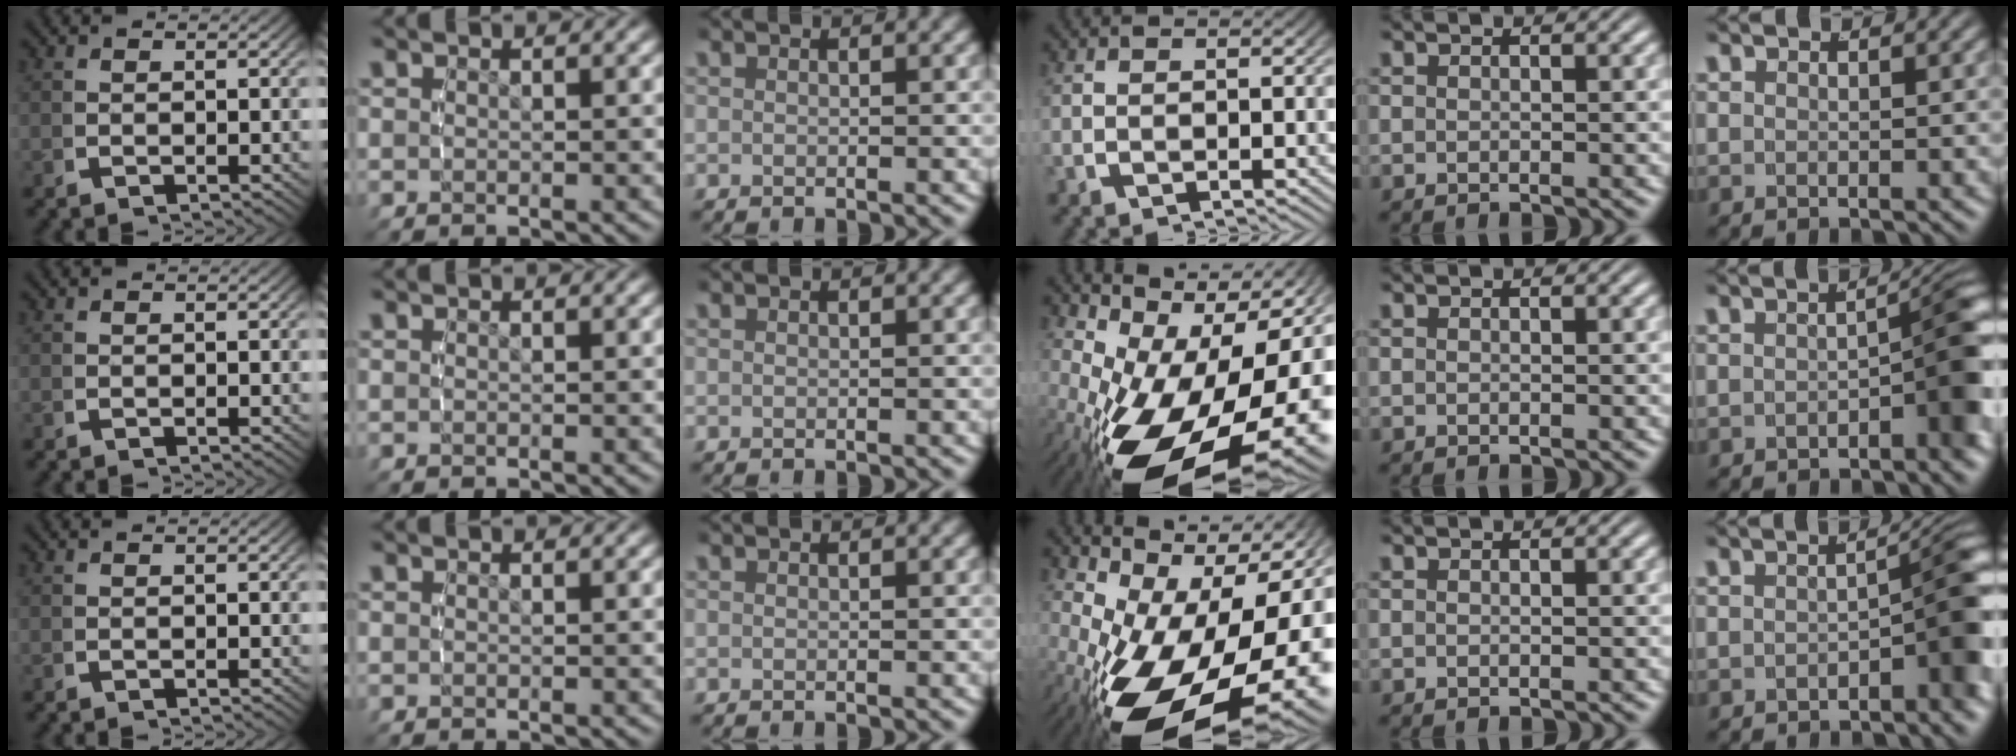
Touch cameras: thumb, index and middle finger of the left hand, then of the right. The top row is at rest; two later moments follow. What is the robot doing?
{"motion": "lift_and_place", "object": "button"}